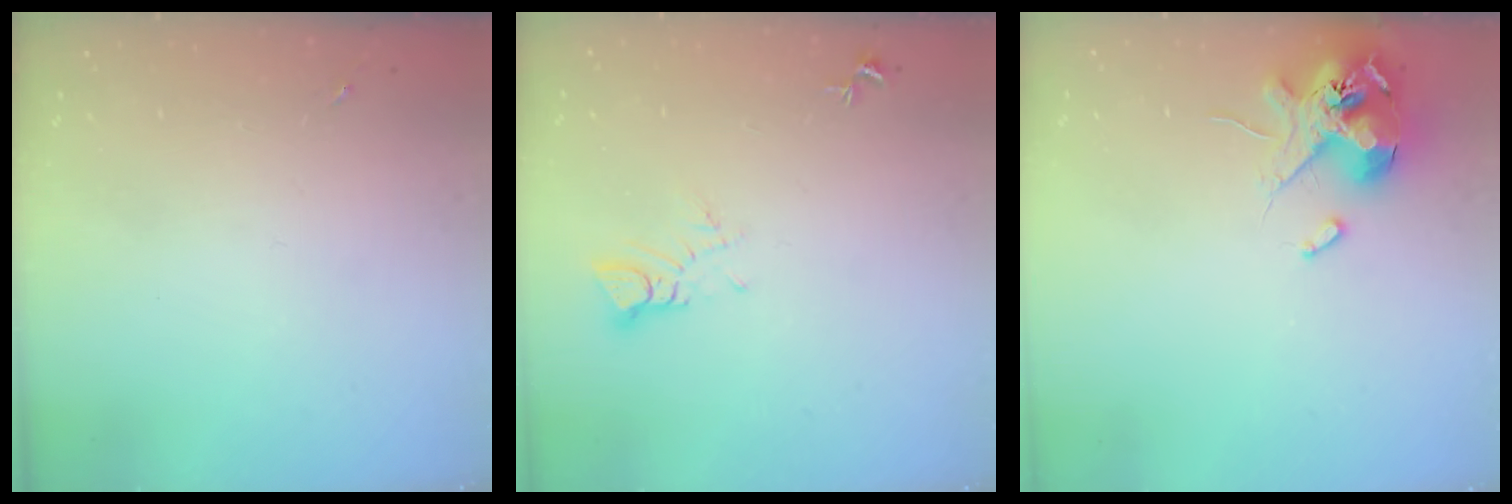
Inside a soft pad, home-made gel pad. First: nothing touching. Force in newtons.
{"total": 3.6, "press": 3.6, "slide": 0.2}
{"total": 13.6, "press": 13.5, "slide": 1.9}